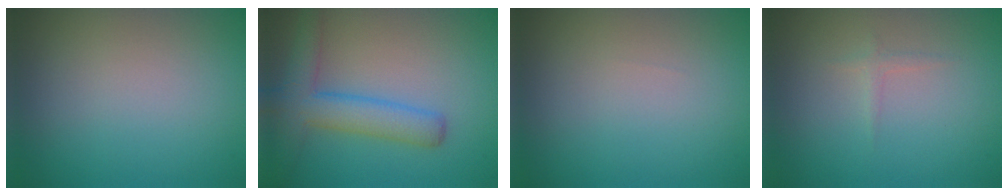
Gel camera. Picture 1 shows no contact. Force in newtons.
{"total": 4.8, "press": 4.8, "slide": 0.1}
{"total": 0.0}
{"total": 0.7, "press": 0.7, "slide": 0.0}